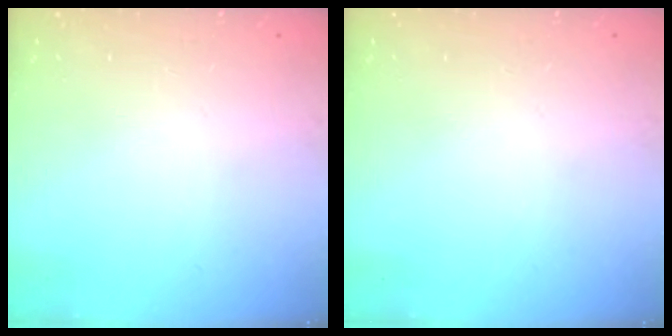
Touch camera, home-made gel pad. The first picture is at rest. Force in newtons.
{"total": 0.0}